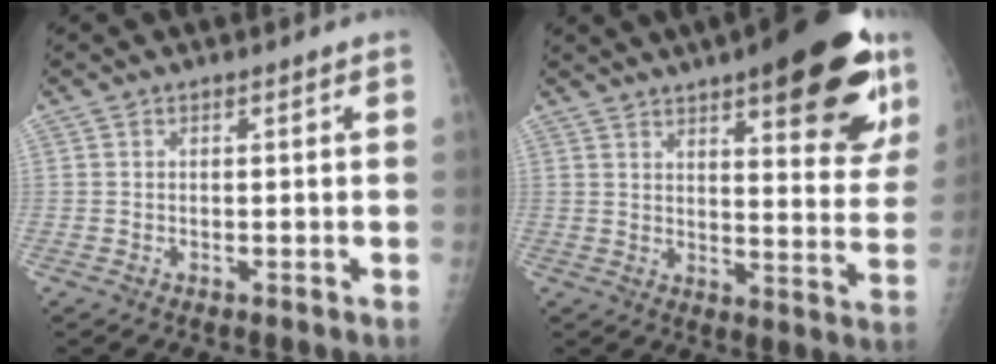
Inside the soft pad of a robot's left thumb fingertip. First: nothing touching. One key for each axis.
{"total": 23.9, "fx": 13.4, "fy": 7.3, "fz": 18.4, "tx": -0.206, "ty": -0.043, "tz": 0.179}